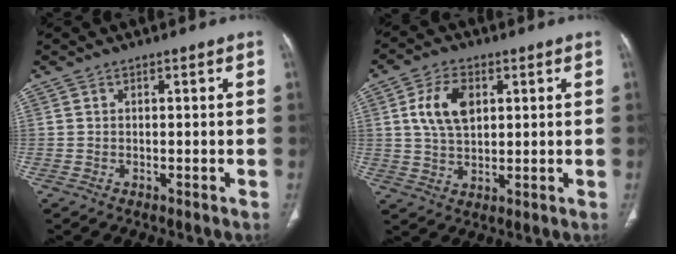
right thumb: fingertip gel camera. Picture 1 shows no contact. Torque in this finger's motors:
{"motor_torque": [-0.41, 0.47, 0.32, 0.07, 0.05]}